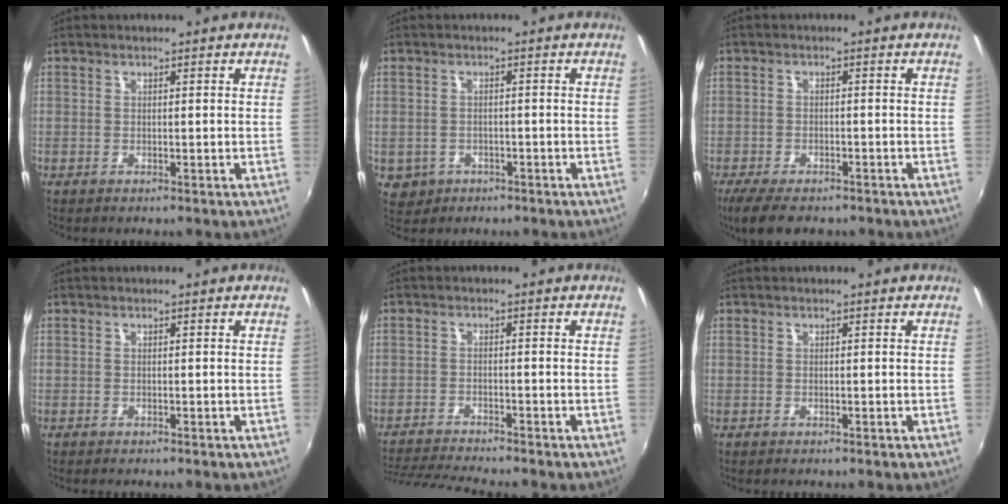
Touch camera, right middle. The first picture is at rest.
{"total": 4.8, "force": [-1.6, 4.2, 1.6], "torque": [-0.048, -0.005, -0.014]}
{"total": 7.7, "force": [-6.1, 2.4, 4.0], "torque": [-0.096, -0.027, -0.106]}
{"total": 0.0}
{"total": 7.3, "force": [-7.0, -0.6, 2.0], "torque": [-0.059, -0.018, -0.129]}
{"total": 0.0}